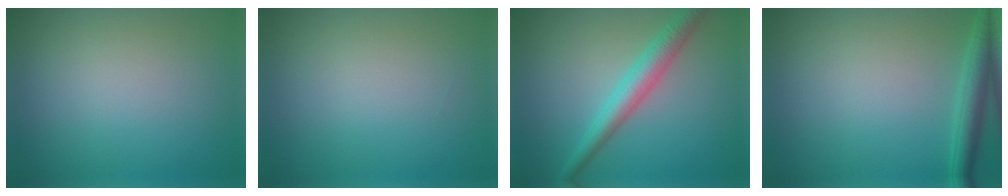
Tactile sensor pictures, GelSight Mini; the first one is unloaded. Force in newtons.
{"total": 0.0}
{"total": 4.1, "press": 4.1, "slide": 0.0}
{"total": 3.0, "press": 3.0, "slide": 0.2}